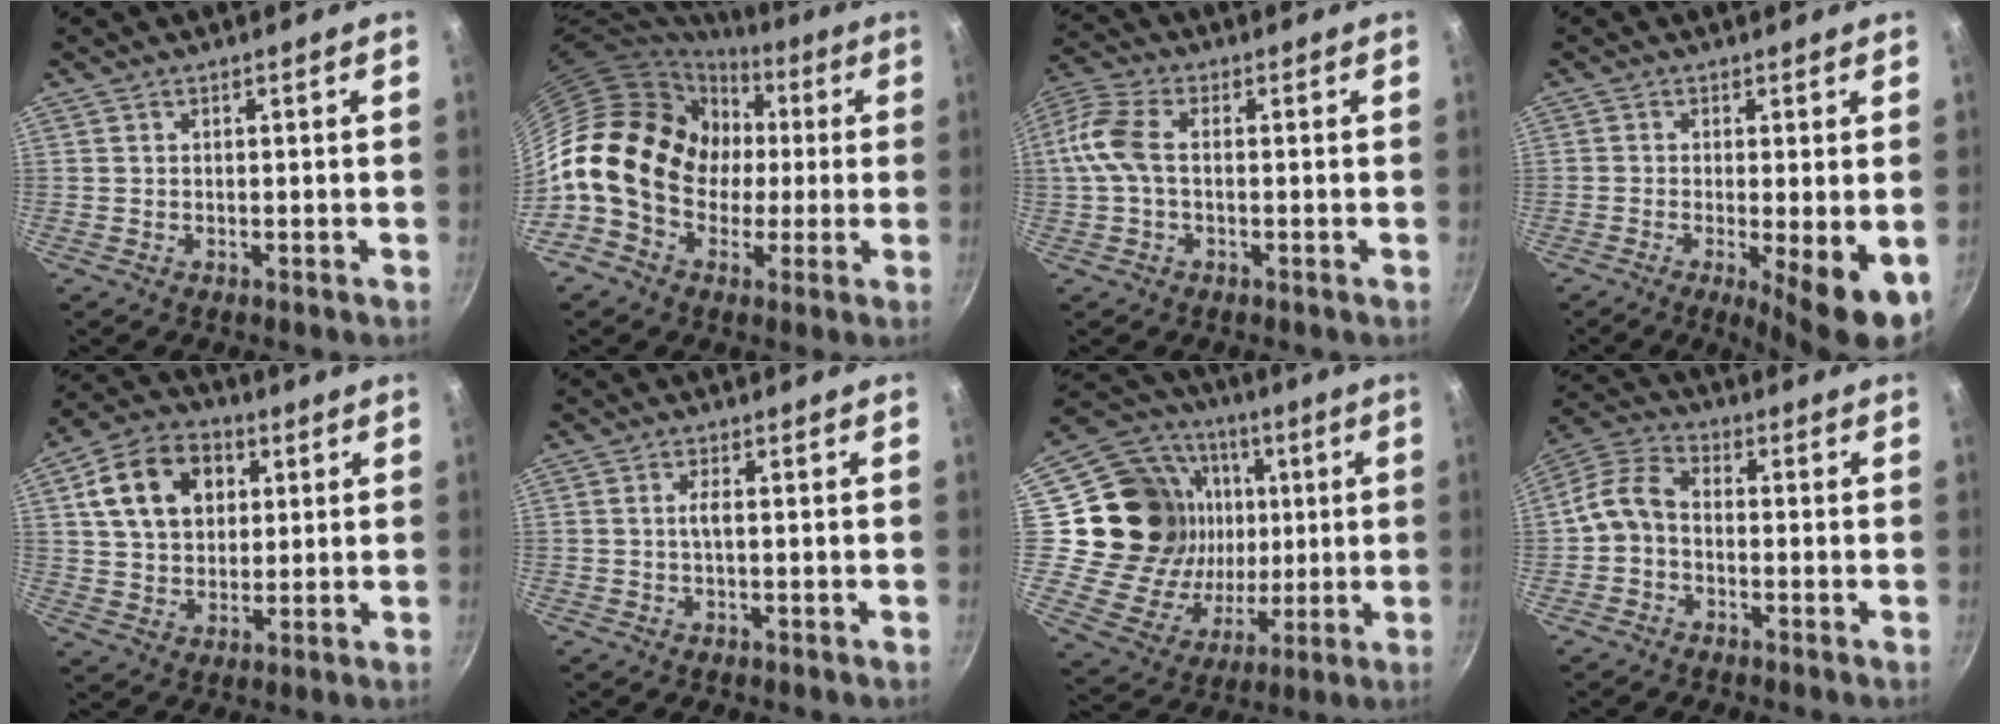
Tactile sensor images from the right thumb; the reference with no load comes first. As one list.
[{"total": 17.7, "force": [0.5, 14.3, 10.5], "torque": [-0.141, 0.035, 0.005]}, {"total": 8.4, "force": [-0.1, 4.9, 6.9], "torque": [-0.159, 0.023, -0.017]}, {"total": 8.7, "force": [-2.2, 1.7, 8.3], "torque": [-0.118, -0.011, -0.026]}, {"total": 14.4, "force": [4.3, 10.6, 8.8], "torque": [-0.133, 0.007, 0.065]}, {"total": 1.8, "force": [-0.1, 0.5, 1.7], "torque": [-0.040, 0.004, -0.002]}, {"total": 23.8, "force": [3.6, 19.8, 12.6], "torque": [-0.211, 0.014, 0.074]}, {"total": 7.1, "force": [-1.8, 5.2, 4.6], "torque": [-0.092, 0.039, -0.052]}]